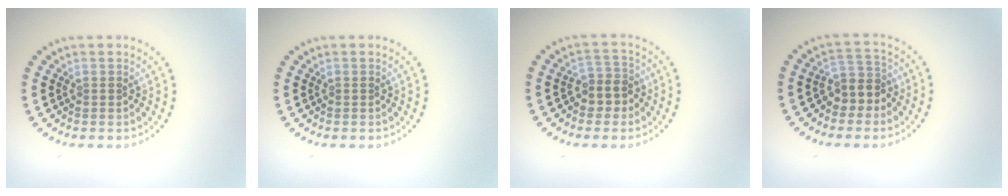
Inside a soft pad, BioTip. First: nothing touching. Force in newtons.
{"total": 0.0}
{"total": 2.6, "press": 2.2, "slide": 1.3}
{"total": 3.0, "press": 2.5, "slide": 1.7}